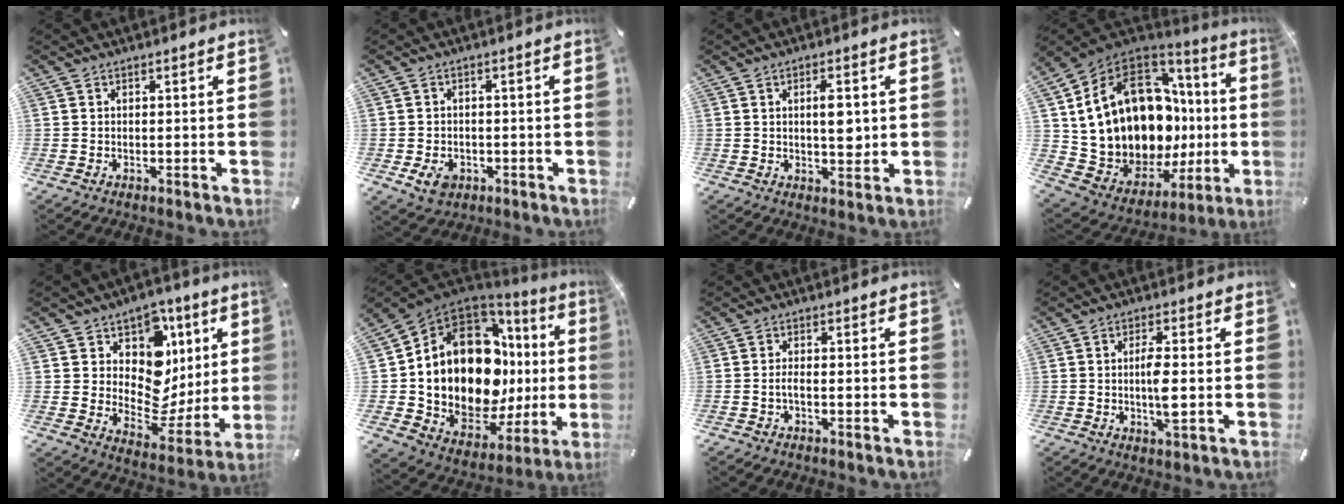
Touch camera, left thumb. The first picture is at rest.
{"total": 4.8, "force": [-1.8, 3.8, 2.4], "torque": [-0.042, 0.004, -0.034]}
{"total": 5.8, "force": [0.8, 2.6, 5.1], "torque": [-0.069, -0.007, 0.006]}
{"total": 21.3, "force": [3.0, 14.7, 15.1], "torque": [-0.252, -0.080, 0.112]}
{"total": 12.7, "force": [4.9, 10.5, 5.1], "torque": [-0.055, -0.065, 0.091]}
{"total": 20.9, "force": [4.3, 12.6, 16.1], "torque": [-0.332, -0.073, 0.086]}
{"total": 1.8, "force": [-0.8, 0.4, 1.6], "torque": [-0.036, -0.002, -0.016]}
{"total": 5.6, "force": [-0.2, 1.1, 5.4], "torque": [-0.105, -0.005, -0.008]}